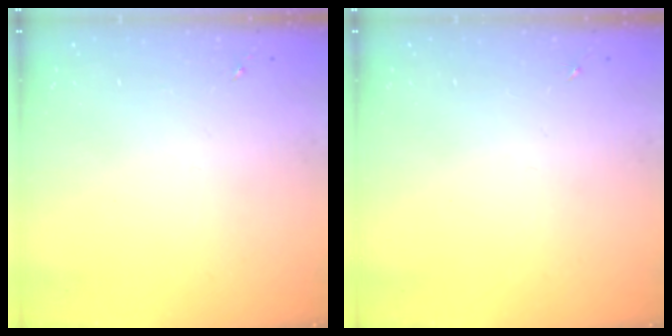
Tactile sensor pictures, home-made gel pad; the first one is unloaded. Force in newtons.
{"total": 0.0}